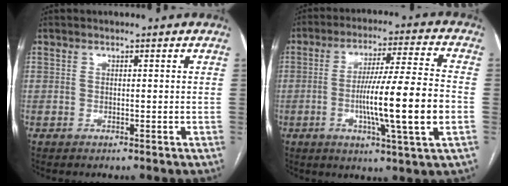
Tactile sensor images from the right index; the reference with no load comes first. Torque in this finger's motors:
{"motor_torque": [2.14, 0.00, 1.05, 0.21]}